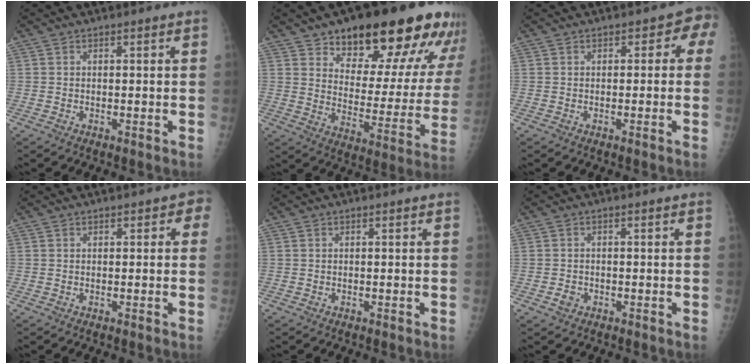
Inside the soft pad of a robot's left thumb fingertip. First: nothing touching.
{"total": 24.0, "force": [16.2, 10.0, 14.6], "torque": [-0.155, -0.067, 0.227]}
{"total": 3.0, "force": [0.4, 2.2, 2.0], "torque": [0.006, 0.008, -0.007]}
{"total": 2.1, "force": [0.8, 1.3, 1.4], "torque": [0.002, 0.003, 0.005]}
{"total": 0.0}
{"total": 1.4, "force": [-0.6, 1.2, 0.6], "torque": [-0.007, 0.003, -0.011]}